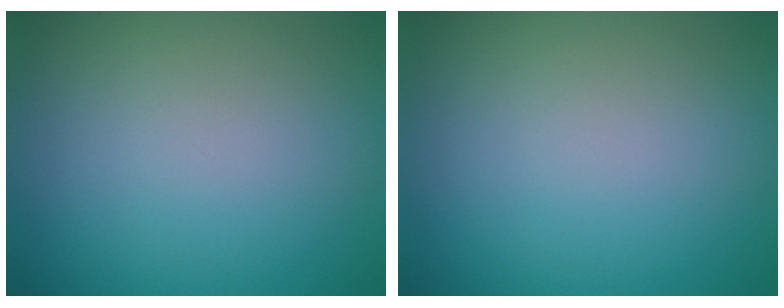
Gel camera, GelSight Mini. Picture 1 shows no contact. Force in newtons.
{"total": 0.0}